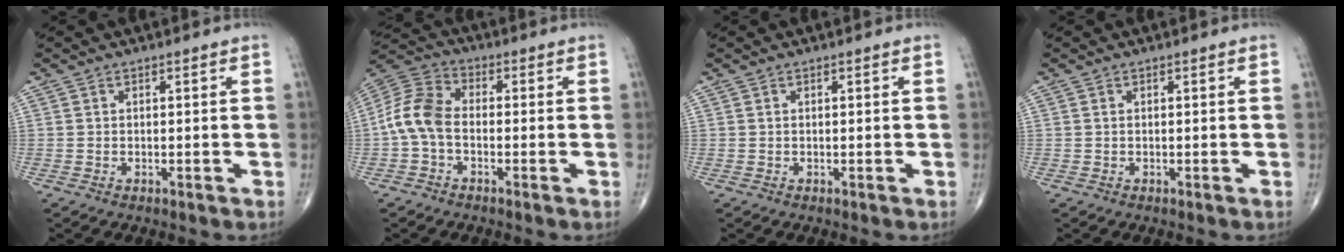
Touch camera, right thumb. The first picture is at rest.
{"total": 8.6, "force": [-1.5, 5.5, 6.5], "torque": [-0.133, 0.027, -0.045]}
{"total": 0.0}
{"total": 0.0}